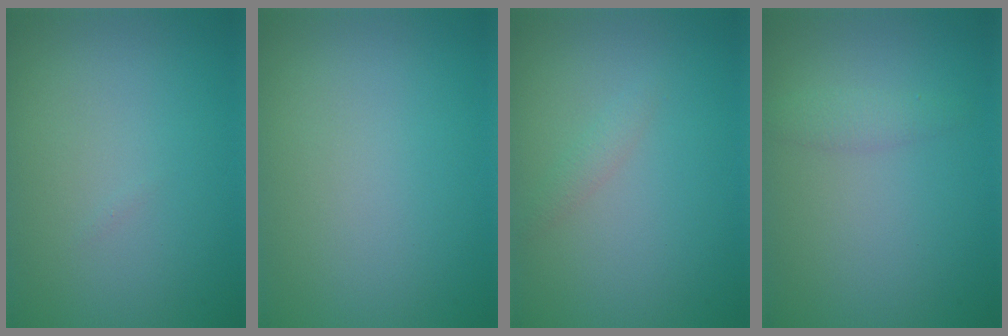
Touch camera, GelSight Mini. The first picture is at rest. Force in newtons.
{"total": 0.0}
{"total": 0.9, "press": 0.9, "slide": 0.0}
{"total": 1.3, "press": 1.3, "slide": 0.0}